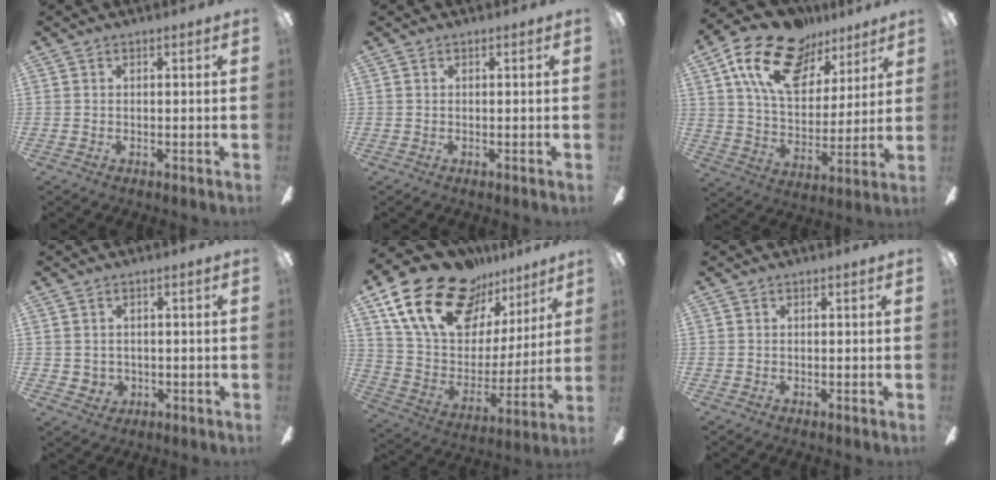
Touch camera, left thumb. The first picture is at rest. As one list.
[{"total": 0.0}, {"total": 20.6, "force": [12.2, 11.6, 11.7], "torque": [-0.206, -0.052, 0.219]}, {"total": 2.5, "force": [0.8, 2.4, 0.4], "torque": [-0.014, 0.000, 0.016]}, {"total": 24.2, "force": [16.1, 13.3, 12.2], "torque": [-0.213, -0.092, 0.299]}, {"total": 0.0}]